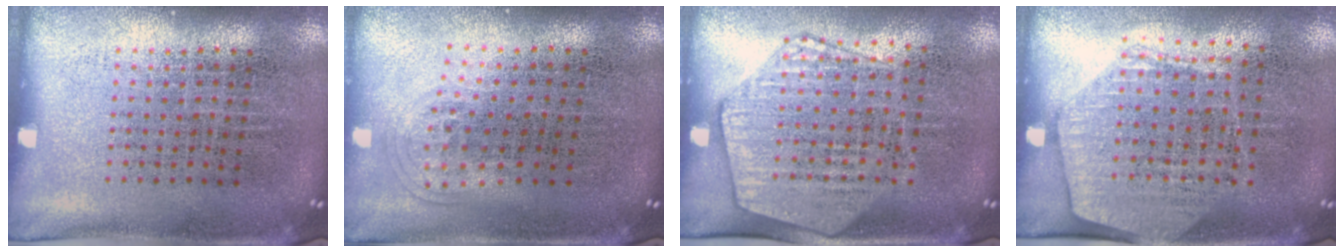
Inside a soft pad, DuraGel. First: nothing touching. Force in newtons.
{"total": 1.0, "press": 0.7, "slide": 0.8}
{"total": 2.1, "press": 1.9, "slide": 0.8}
{"total": 1.6, "press": 1.4, "slide": 0.7}